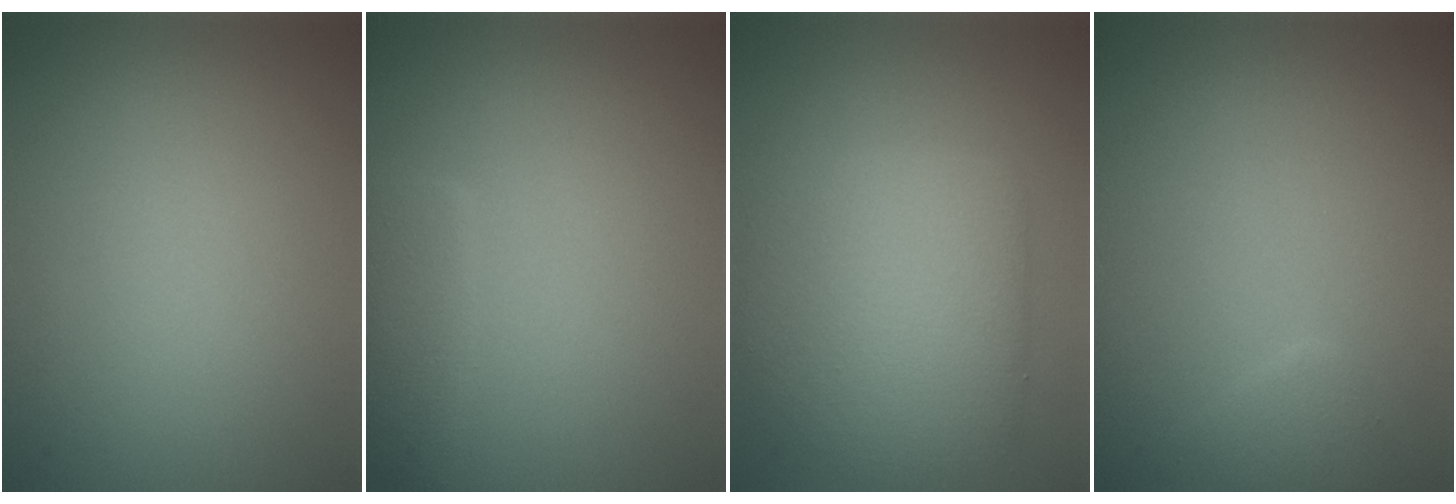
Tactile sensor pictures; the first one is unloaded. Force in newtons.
{"total": 1.8, "press": 1.8, "slide": 0.0}
{"total": 6.5, "press": 6.5, "slide": 0.2}
{"total": 1.3, "press": 1.3, "slide": 0.1}